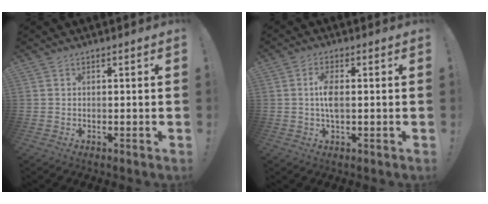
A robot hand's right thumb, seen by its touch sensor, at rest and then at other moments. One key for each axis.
{"total": 5.7, "fx": 0.2, "fy": 2.3, "fz": 5.2, "tx": -0.102, "ty": 0.000, "tz": -0.001}